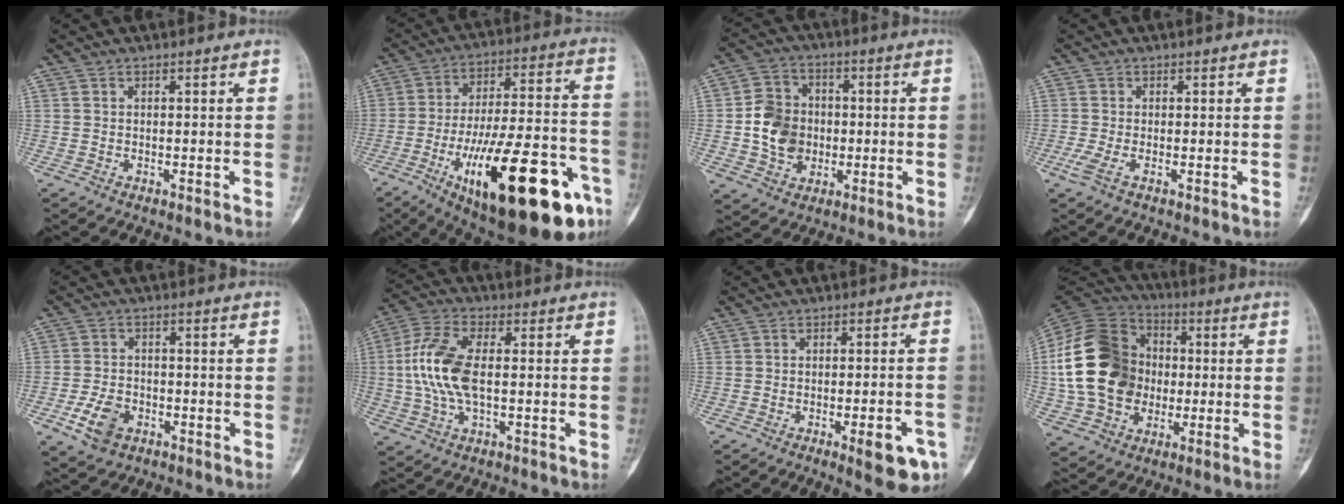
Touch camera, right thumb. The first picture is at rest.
{"total": 30.6, "force": [-13.7, 9.8, 25.6], "torque": [-0.357, 0.051, -0.199]}
{"total": 10.4, "force": [-0.9, 8.7, 5.6], "torque": [-0.075, 0.011, -0.017]}
{"total": 1.9, "force": [-0.8, 0.3, 1.7], "torque": [-0.056, -0.009, -0.023]}
{"total": 6.7, "force": [-3.0, 4.5, 3.9], "torque": [-0.071, 0.013, -0.051]}
{"total": 11.5, "force": [-0.1, 5.5, 10.1], "torque": [-0.229, 0.015, -0.004]}
{"total": 8.2, "force": [-3.9, 2.3, 6.8], "torque": [-0.078, 0.014, -0.044]}
{"total": 21.2, "force": [-0.4, 16.9, 12.7], "torque": [-0.228, 0.024, -0.006]}